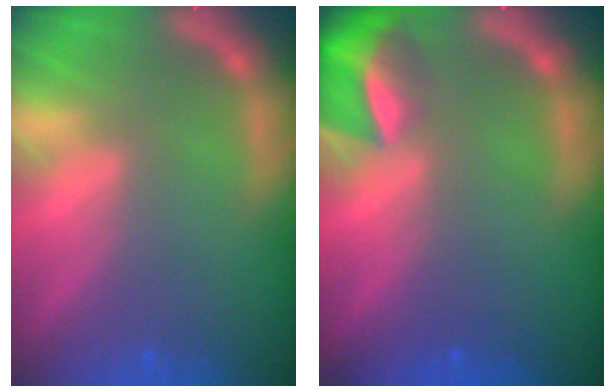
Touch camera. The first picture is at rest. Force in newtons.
{"total": 5.5}